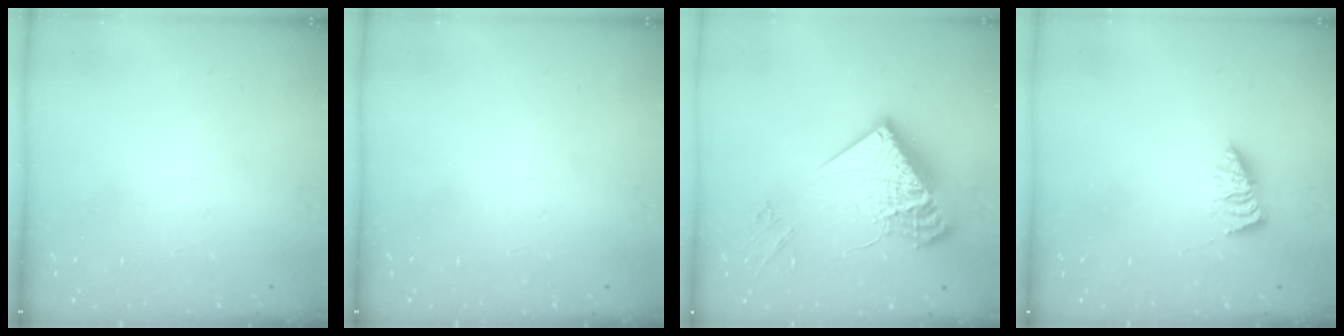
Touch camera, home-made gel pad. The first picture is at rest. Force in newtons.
{"total": 0.0}
{"total": 20.7, "press": 20.5, "slide": 2.3}
{"total": 2.3, "press": 2.3, "slide": 0.4}